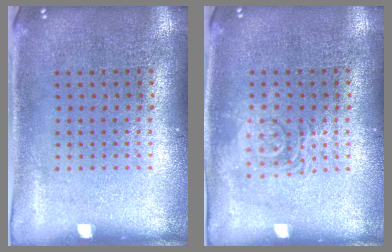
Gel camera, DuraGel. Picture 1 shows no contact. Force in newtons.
{"total": 1.2, "press": 1.2, "slide": 0.2}